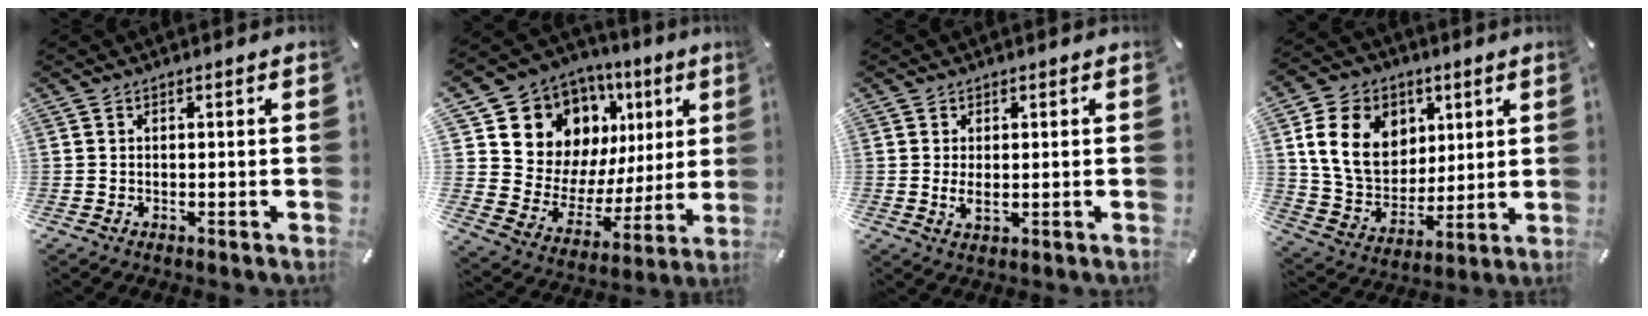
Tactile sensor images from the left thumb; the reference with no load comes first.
{"total": 14.5, "force": [8.5, 11.1, 4.1], "torque": [-0.076, -0.078, 0.169]}
{"total": 2.9, "force": [0.2, 1.1, 2.7], "torque": [-0.051, -0.005, -0.001]}
{"total": 16.0, "force": [4.9, 13.1, 7.8], "torque": [-0.151, -0.007, 0.095]}